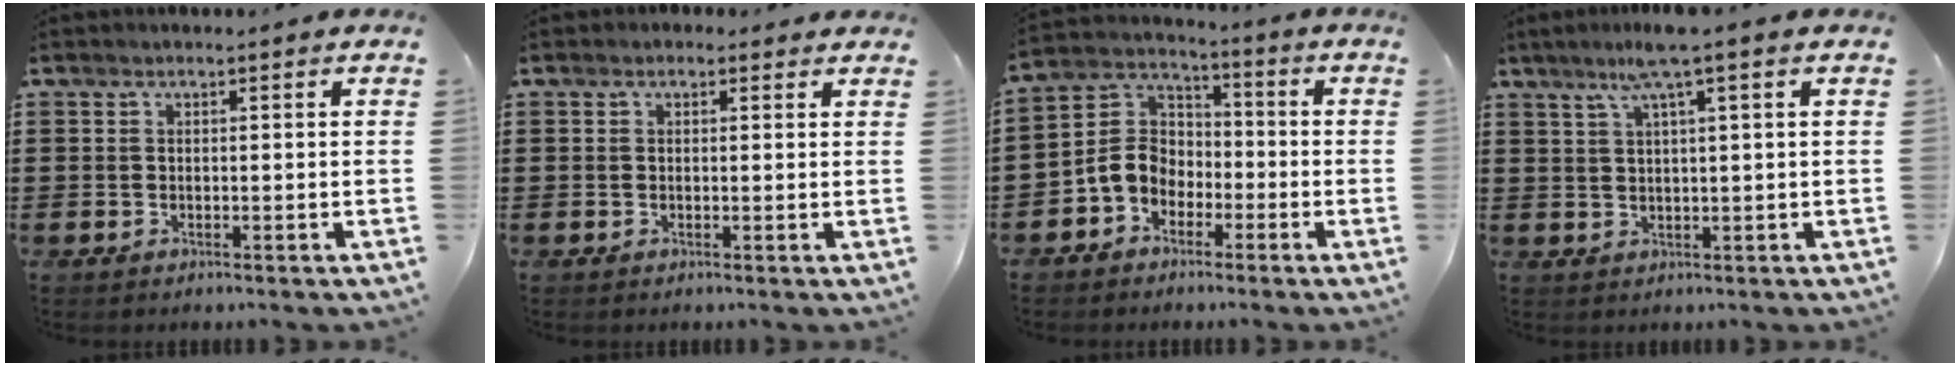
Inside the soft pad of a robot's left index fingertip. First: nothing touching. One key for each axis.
{"total": 1.0, "fx": 0.5, "fy": 0.7, "fz": 0.4, "tx": -0.010, "ty": 0.007, "tz": 0.009}
{"total": 6.3, "fx": -2.6, "fy": 5.1, "fz": 2.6, "tx": -0.085, "ty": 0.008, "tz": -0.061}
{"total": 5.1, "fx": 2.6, "fy": -0.3, "fz": 4.4, "tx": -0.090, "ty": 0.003, "tz": 0.042}